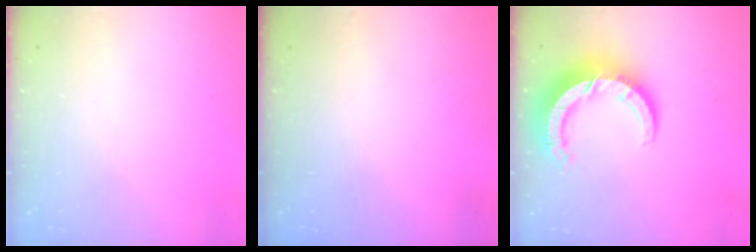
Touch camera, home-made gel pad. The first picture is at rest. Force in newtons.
{"total": 0.0}
{"total": 11.6, "press": 11.5, "slide": 1.3}